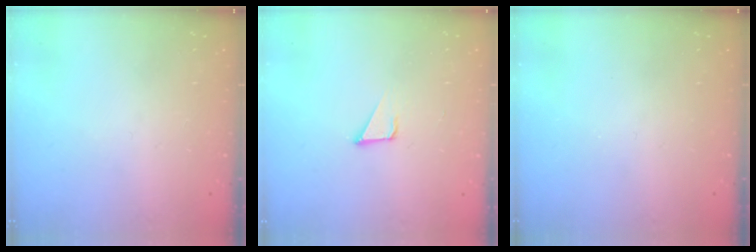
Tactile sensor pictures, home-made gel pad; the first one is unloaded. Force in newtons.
{"total": 2.1, "press": 2.1, "slide": 0.1}
{"total": 0.0}